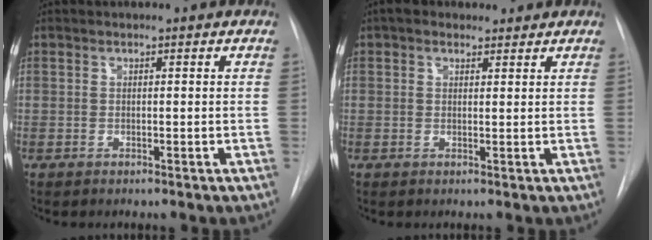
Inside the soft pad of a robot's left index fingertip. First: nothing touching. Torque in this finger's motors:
{"motor_torque": [0.13, -0.30, -0.27, 0.01]}